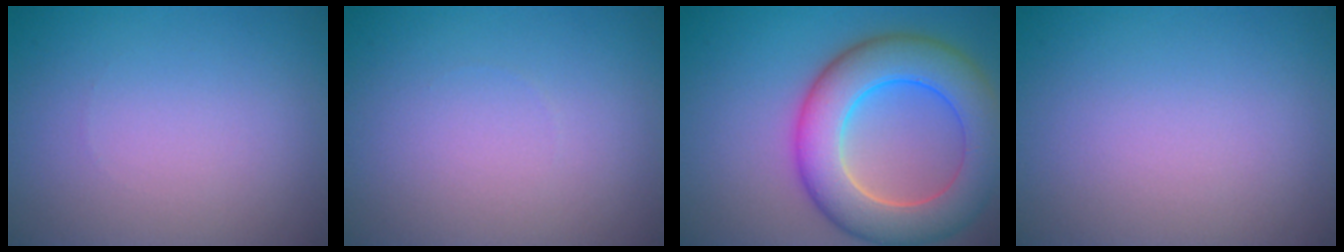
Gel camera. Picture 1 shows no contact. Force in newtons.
{"total": 0.0}
{"total": 9.3, "press": 9.3, "slide": 0.6}
{"total": 0.0}